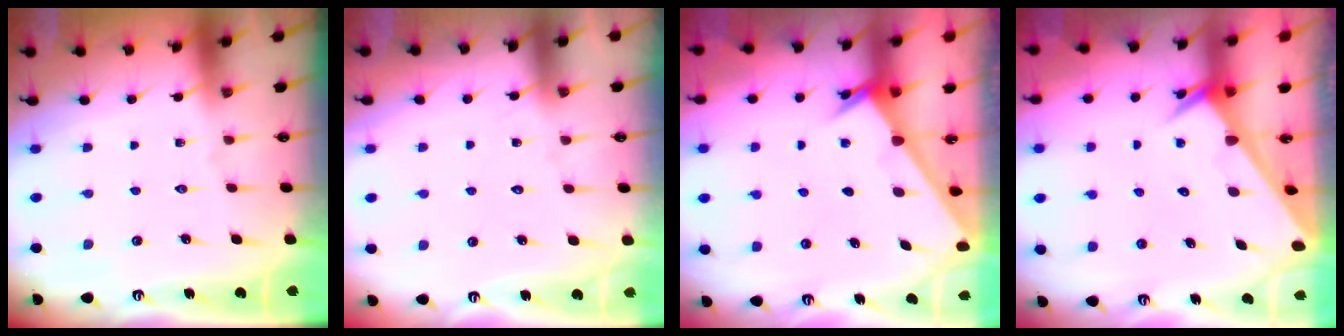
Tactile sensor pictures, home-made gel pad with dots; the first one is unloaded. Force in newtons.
{"total": 4.7, "press": 4.7, "slide": 0.4}
{"total": 2.5, "press": 2.5, "slide": 0.2}
{"total": 2.4, "press": 2.4, "slide": 0.0}